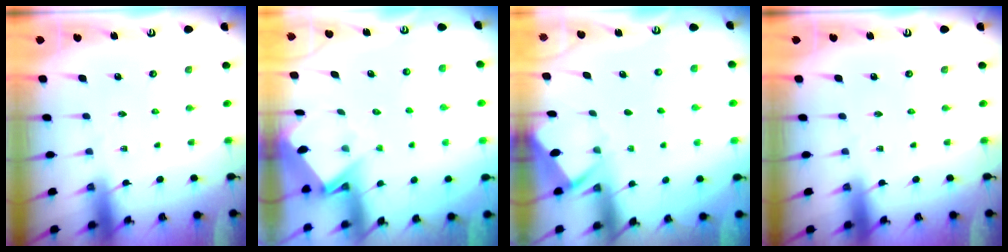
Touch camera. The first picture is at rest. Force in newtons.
{"total": 3.9, "press": 3.9, "slide": 0.4}
{"total": 2.9, "press": 2.9, "slide": 0.3}
{"total": 0.0}